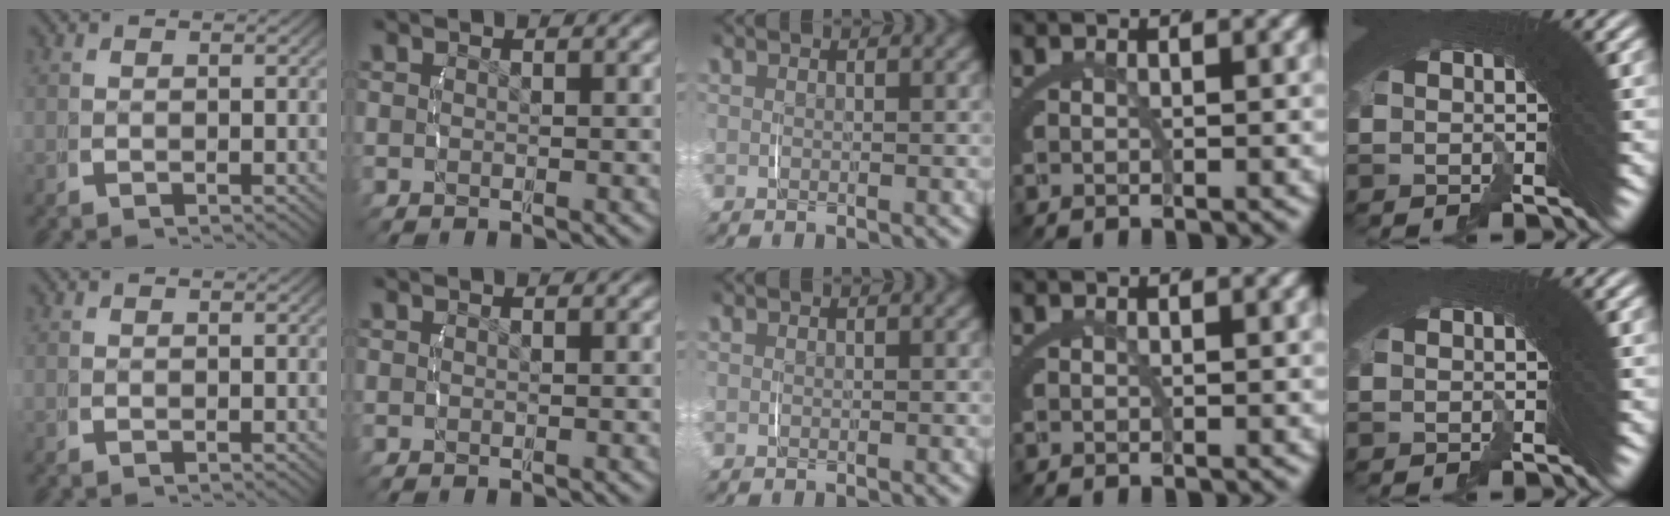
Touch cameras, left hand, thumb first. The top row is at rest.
{}